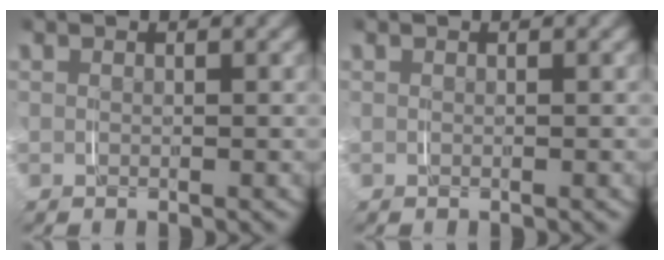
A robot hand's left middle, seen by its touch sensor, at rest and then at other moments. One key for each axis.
{"total": 0.0}